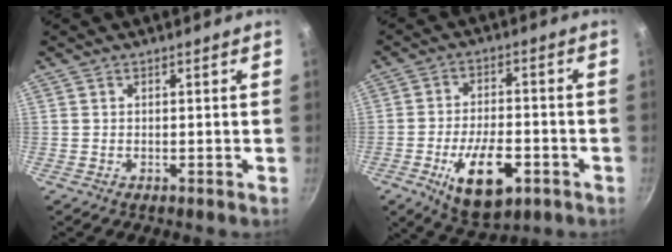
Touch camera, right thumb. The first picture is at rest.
{"total": 13.6, "force": [-5.2, 6.5, 10.7], "torque": [-0.161, 0.017, -0.077]}